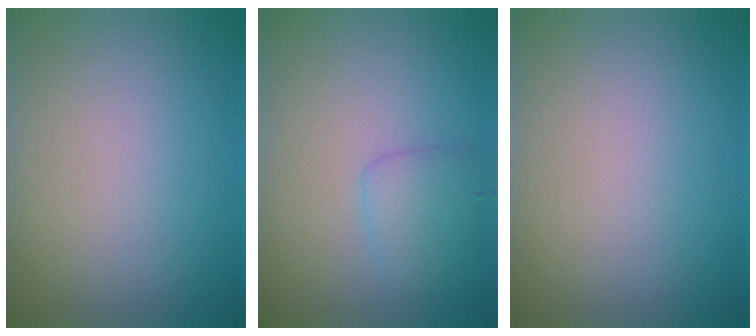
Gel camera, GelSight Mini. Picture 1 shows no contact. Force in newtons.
{"total": 2.2, "press": 2.2, "slide": 0.2}
{"total": 0.0}